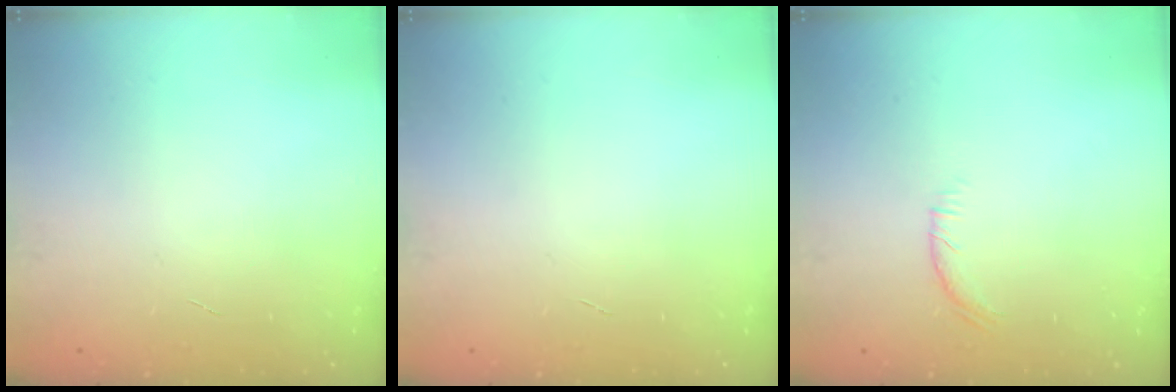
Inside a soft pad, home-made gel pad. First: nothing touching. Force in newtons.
{"total": 0.0}
{"total": 8.0, "press": 7.7, "slide": 2.1}